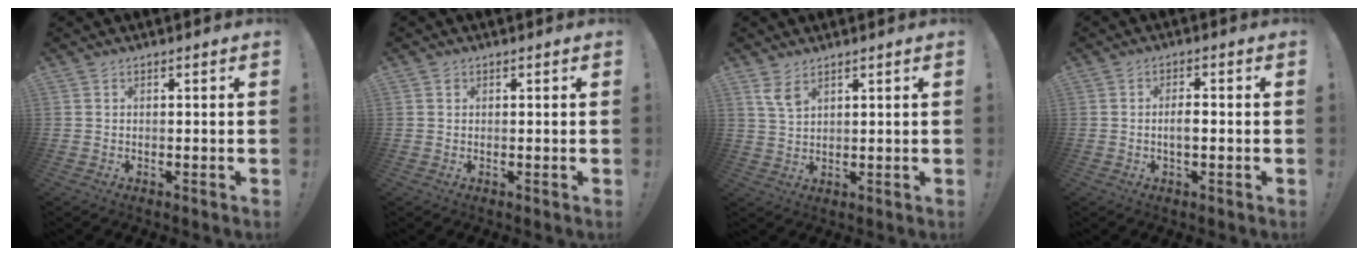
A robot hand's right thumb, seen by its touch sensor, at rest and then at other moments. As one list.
[{"total": 0.6, "force": [0.4, 0.5, 0.1], "torque": [-0.003, 0.001, 0.008]}, {"total": 4.9, "force": [3.4, 2.0, 3.0], "torque": [-0.048, -0.018, 0.061]}, {"total": 3.4, "force": [-0.6, 1.4, 3.0], "torque": [-0.054, 0.002, -0.016]}]